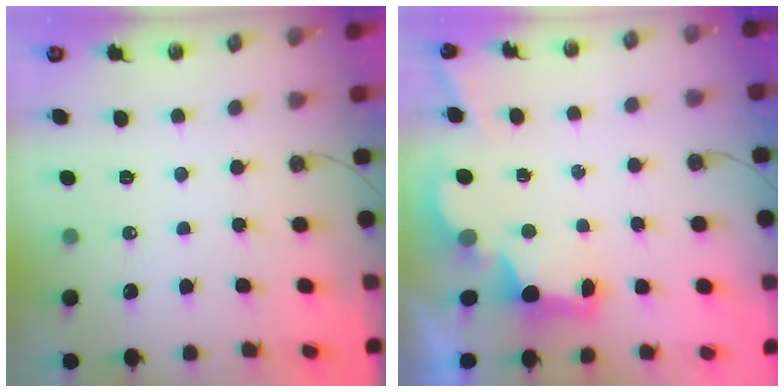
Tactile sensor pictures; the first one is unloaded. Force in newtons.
{"total": 2.9, "press": 2.7, "slide": 0.9}